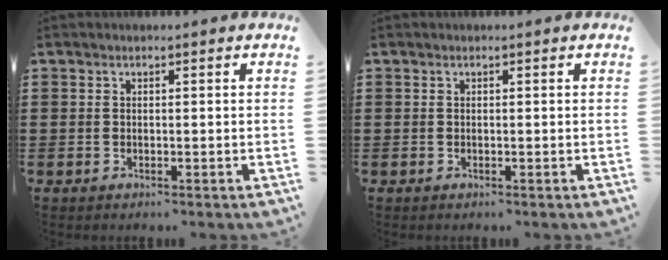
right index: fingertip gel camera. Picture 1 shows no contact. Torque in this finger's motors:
{"motor_torque": [0.00, 0.00, 0.00, 0.00]}